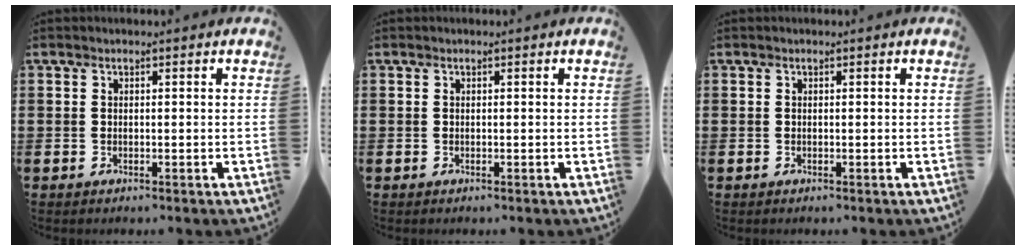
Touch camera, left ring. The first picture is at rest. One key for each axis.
{"total": 0.0}
{"total": 0.0}